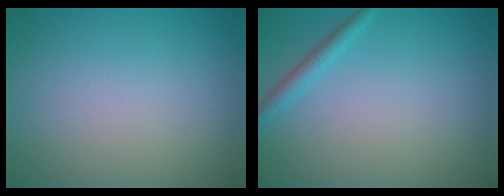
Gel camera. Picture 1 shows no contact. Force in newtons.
{"total": 1.4, "press": 1.4, "slide": 0.1}